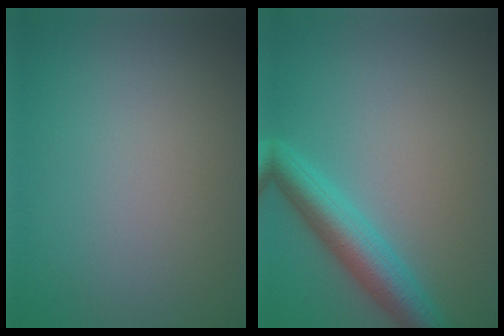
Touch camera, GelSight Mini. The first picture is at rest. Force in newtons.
{"total": 4.8, "press": 4.8, "slide": 0.2}